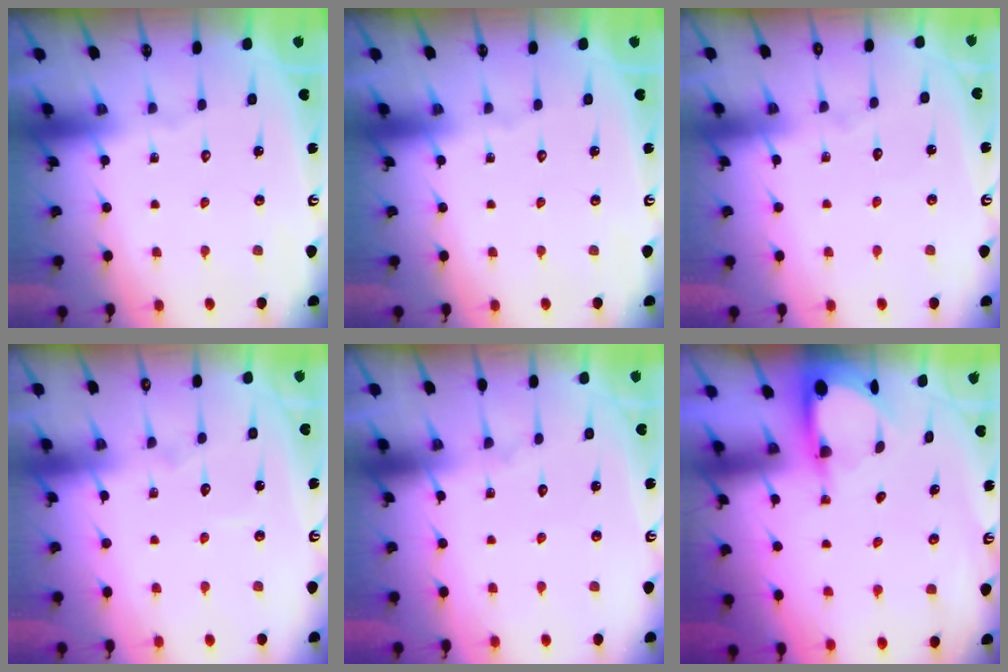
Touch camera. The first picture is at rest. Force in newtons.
{"total": 0.0}
{"total": 3.0, "press": 3.0, "slide": 0.3}
{"total": 4.0, "press": 4.0, "slide": 0.3}
{"total": 4.5, "press": 4.4, "slide": 0.5}
{"total": 3.5, "press": 3.4, "slide": 0.2}